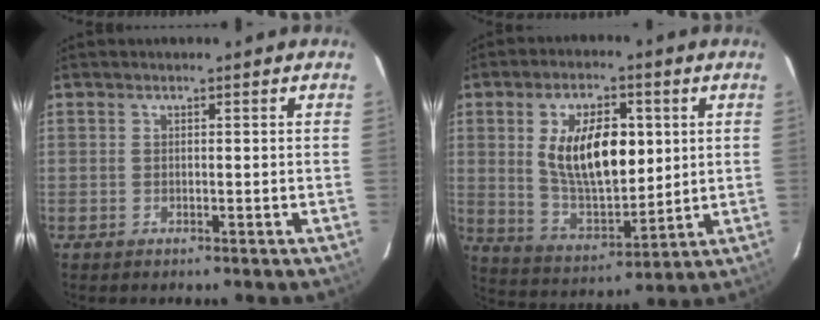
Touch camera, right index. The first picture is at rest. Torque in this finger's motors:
{"motor_torque": [1.20, 0.78, 0.41, 0.21]}